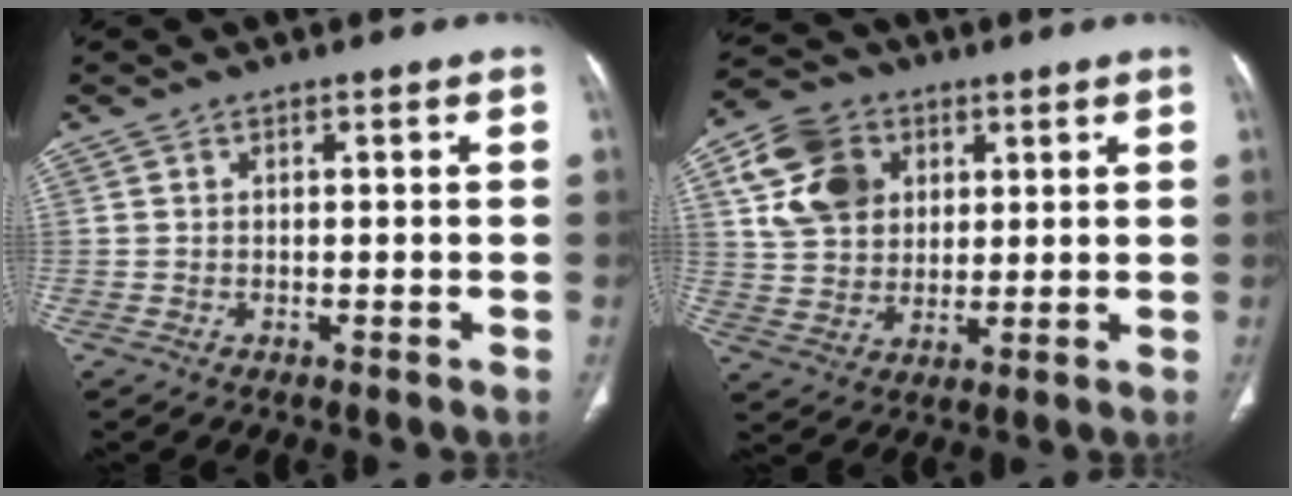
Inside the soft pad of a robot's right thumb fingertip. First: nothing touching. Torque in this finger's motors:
{"motor_torque": [0.75, 2.18, 0.60, 1.12, 0.09]}